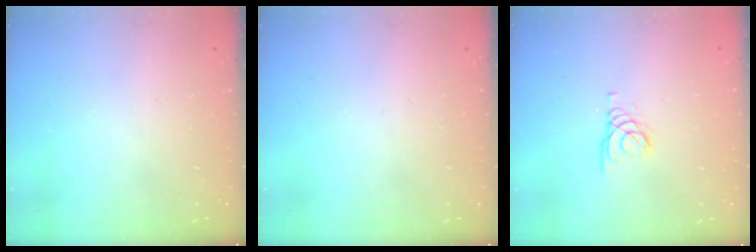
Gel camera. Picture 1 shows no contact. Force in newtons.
{"total": 0.0}
{"total": 1.8, "press": 1.8, "slide": 0.2}